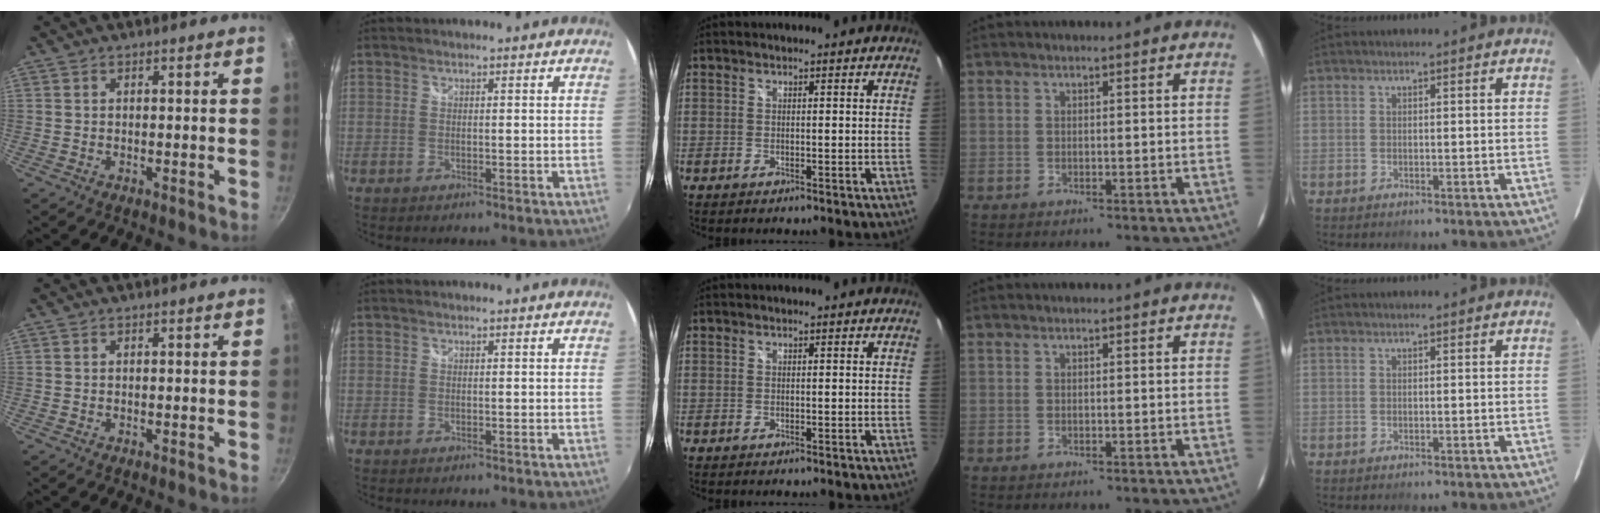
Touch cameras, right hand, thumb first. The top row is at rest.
{}